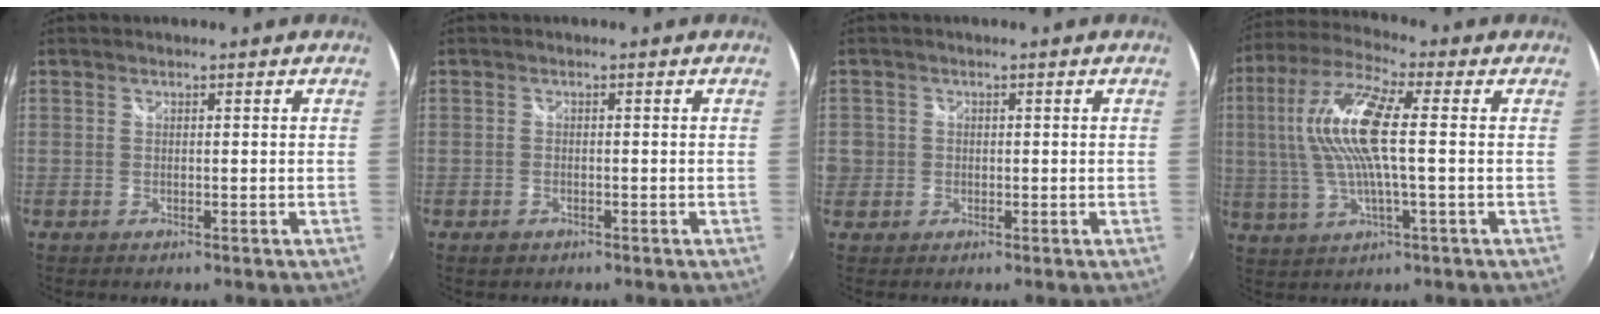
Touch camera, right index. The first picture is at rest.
{"total": 1.7, "force": [-1.0, 1.3, 0.6], "torque": [-0.012, -0.004, -0.016]}
{"total": 3.8, "force": [-0.3, 3.7, 0.7], "torque": [-0.019, 0.002, -0.003]}
{"total": 14.3, "force": [1.4, 3.1, 13.9], "torque": [-0.264, 0.009, 0.022]}